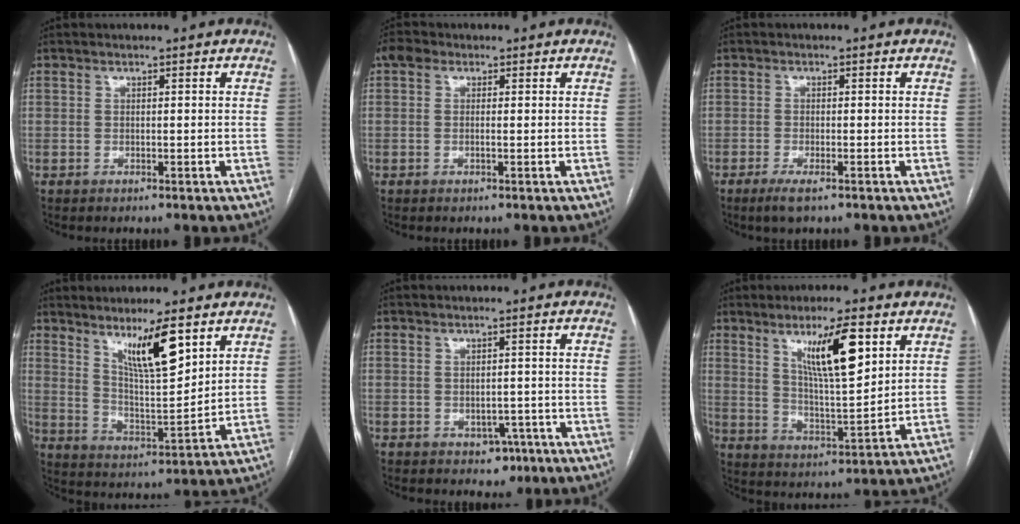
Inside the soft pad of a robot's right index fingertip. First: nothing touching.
{"total": 2.7, "force": [0.7, 1.6, 2.1], "torque": [-0.051, 0.014, 0.010]}
{"total": 2.7, "force": [-1.9, 0.3, 2.0], "torque": [-0.041, -0.006, -0.033]}
{"total": 10.1, "force": [6.1, 1.1, 8.0], "torque": [-0.142, -0.009, 0.114]}
{"total": 3.2, "force": [-1.6, 2.3, 1.5], "torque": [-0.012, 0.006, -0.013]}
{"total": 11.1, "force": [5.3, 1.6, 9.6], "torque": [-0.170, -0.004, 0.096]}